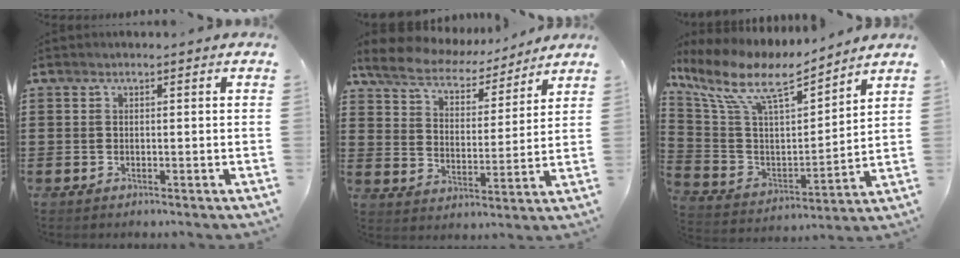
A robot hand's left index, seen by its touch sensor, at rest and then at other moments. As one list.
[{"total": 6.6, "force": [5.8, 1.9, 2.4], "torque": [-0.076, -0.031, 0.099]}, {"total": 10.5, "force": [7.7, 3.2, 6.4], "torque": [-0.157, -0.046, 0.129]}]